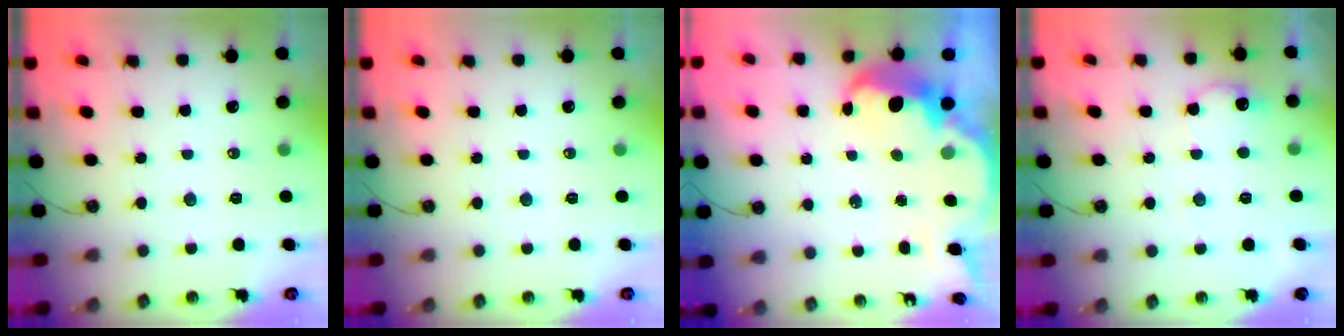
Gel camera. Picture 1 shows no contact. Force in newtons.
{"total": 0.0}
{"total": 8.1, "press": 8.0, "slide": 0.5}
{"total": 8.5, "press": 8.5, "slide": 0.4}